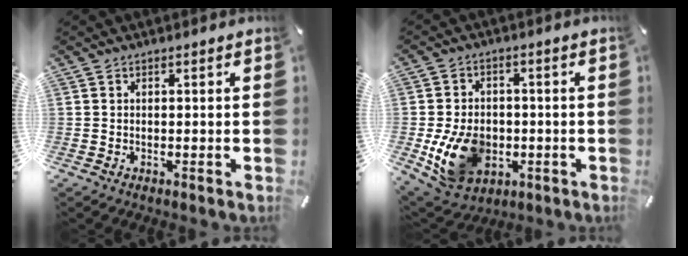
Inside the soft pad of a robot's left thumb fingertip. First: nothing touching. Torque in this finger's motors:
{"motor_torque": [1.47, 2.67, 0.68, -0.35, 0.49]}